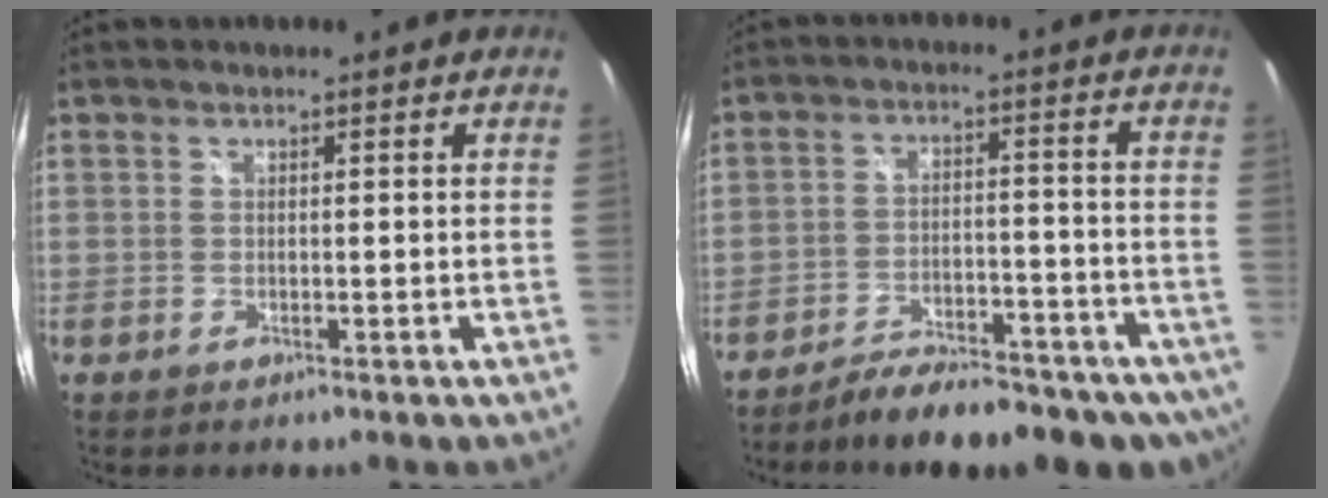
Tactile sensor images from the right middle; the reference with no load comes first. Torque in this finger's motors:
{"motor_torque": [1.00, -1.13, 0.13, 0.06]}